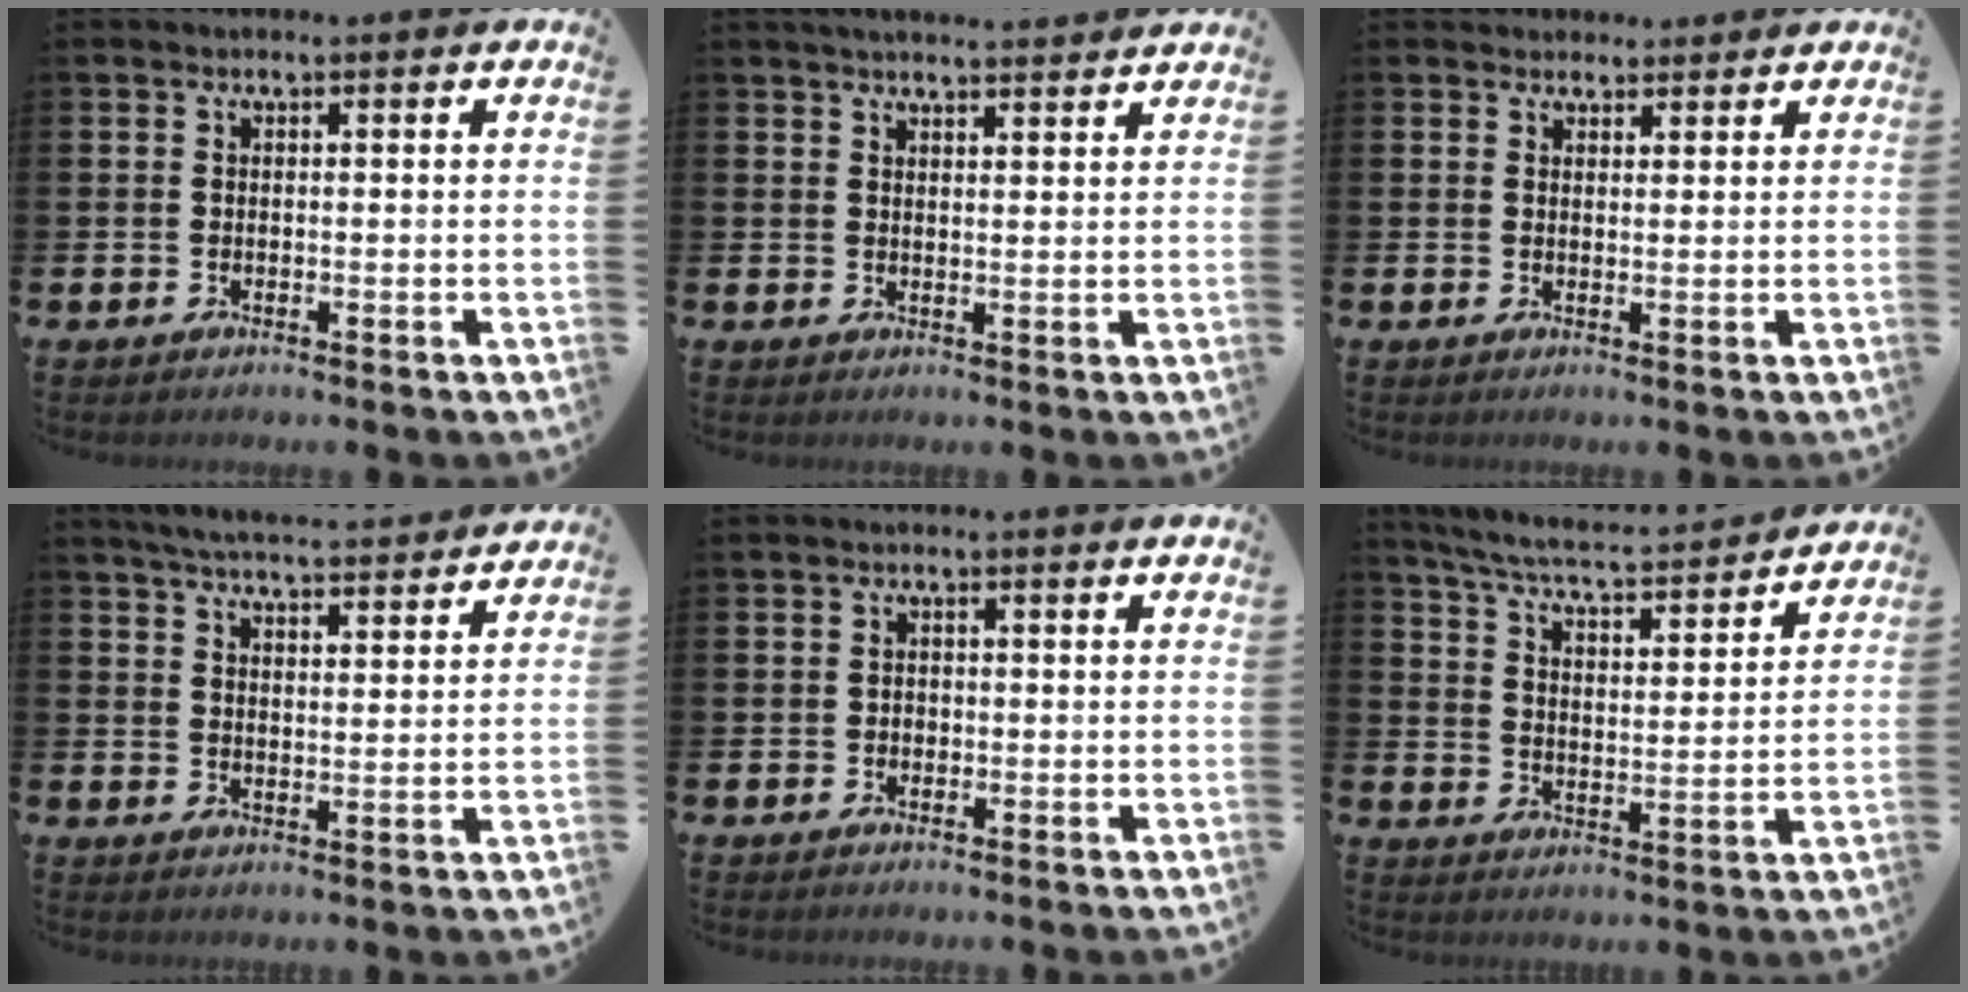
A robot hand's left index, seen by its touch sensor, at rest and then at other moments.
{"total": 3.1, "force": [3.1, -0.1, 0.3], "torque": [-0.008, -0.015, 0.055]}
{"total": 2.4, "force": [2.3, 0.9, -0.2], "torque": [0.013, -0.009, 0.040]}
{"total": 5.5, "force": [5.4, 0.1, 1.0], "torque": [-0.031, -0.035, 0.094]}
{"total": 0.8, "force": [-0.2, 0.7, 0.2], "torque": [0.000, 0.004, -0.006]}
{"total": 6.2, "force": [5.9, 0.6, 1.9], "torque": [-0.065, -0.046, 0.098]}